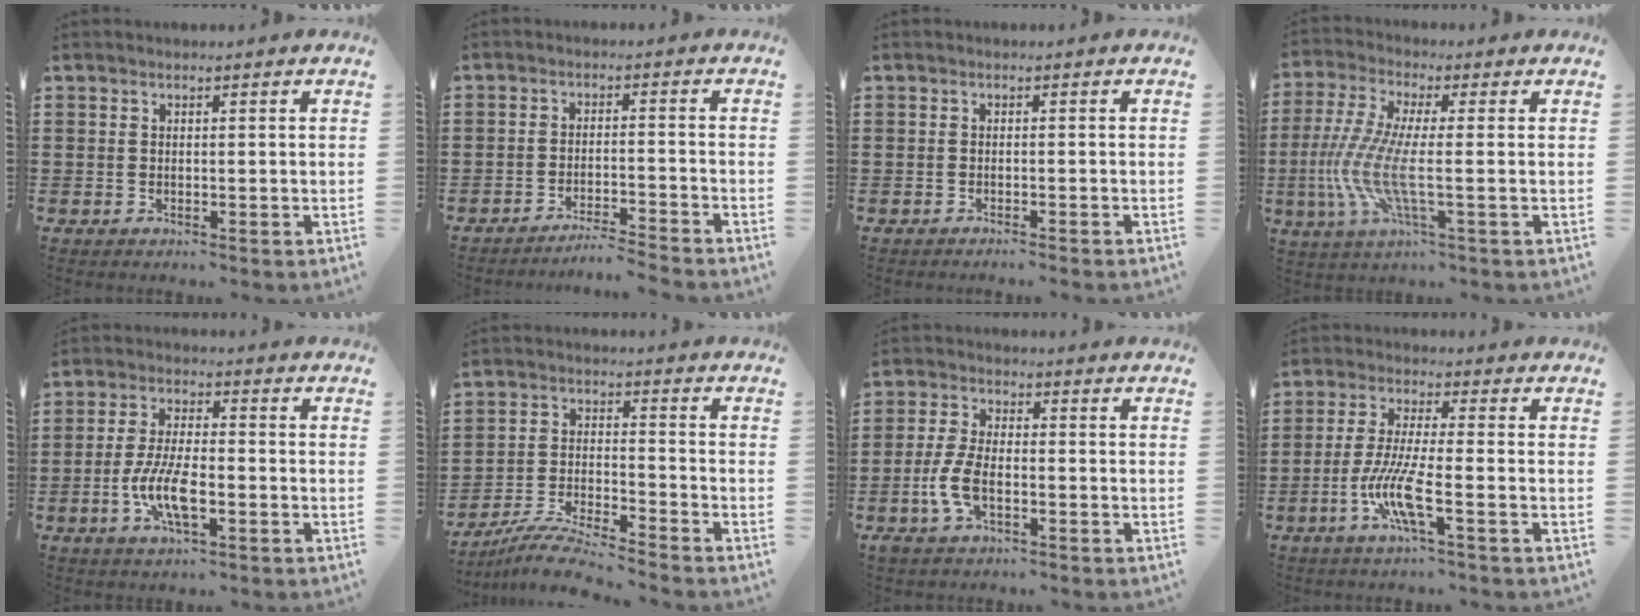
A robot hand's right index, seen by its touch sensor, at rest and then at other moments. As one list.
[{"total": 3.5, "force": [-3.4, -0.7, 0.5], "torque": [-0.012, -0.007, -0.069]}, {"total": 0.9, "force": [-0.8, -0.3, 0.1], "torque": [-0.004, -0.002, -0.015]}, {"total": 9.5, "force": [-2.0, 2.1, 9.1], "torque": [-0.220, -0.026, -0.046]}, {"total": 8.0, "force": [-2.6, 2.7, 7.1], "torque": [-0.158, -0.011, -0.052]}, {"total": 7.0, "force": [-6.7, -0.3, 2.1], "torque": [-0.048, -0.003, -0.132]}, {"total": 6.2, "force": [-2.0, 2.7, 5.2], "torque": [-0.125, -0.007, -0.043]}, {"total": 8.3, "force": [-3.3, 0.8, 7.6], "torque": [-0.165, -0.017, -0.067]}]